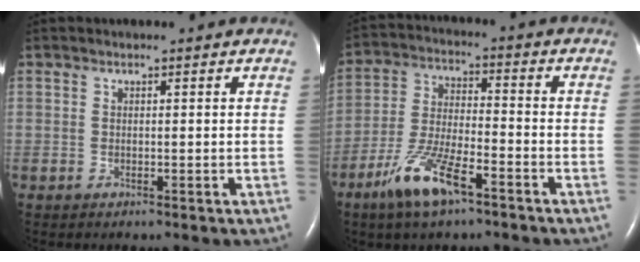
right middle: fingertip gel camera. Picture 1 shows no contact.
{"total": 10.4, "force": [-6.4, 2.5, 7.8], "torque": [-0.165, -0.007, -0.120]}